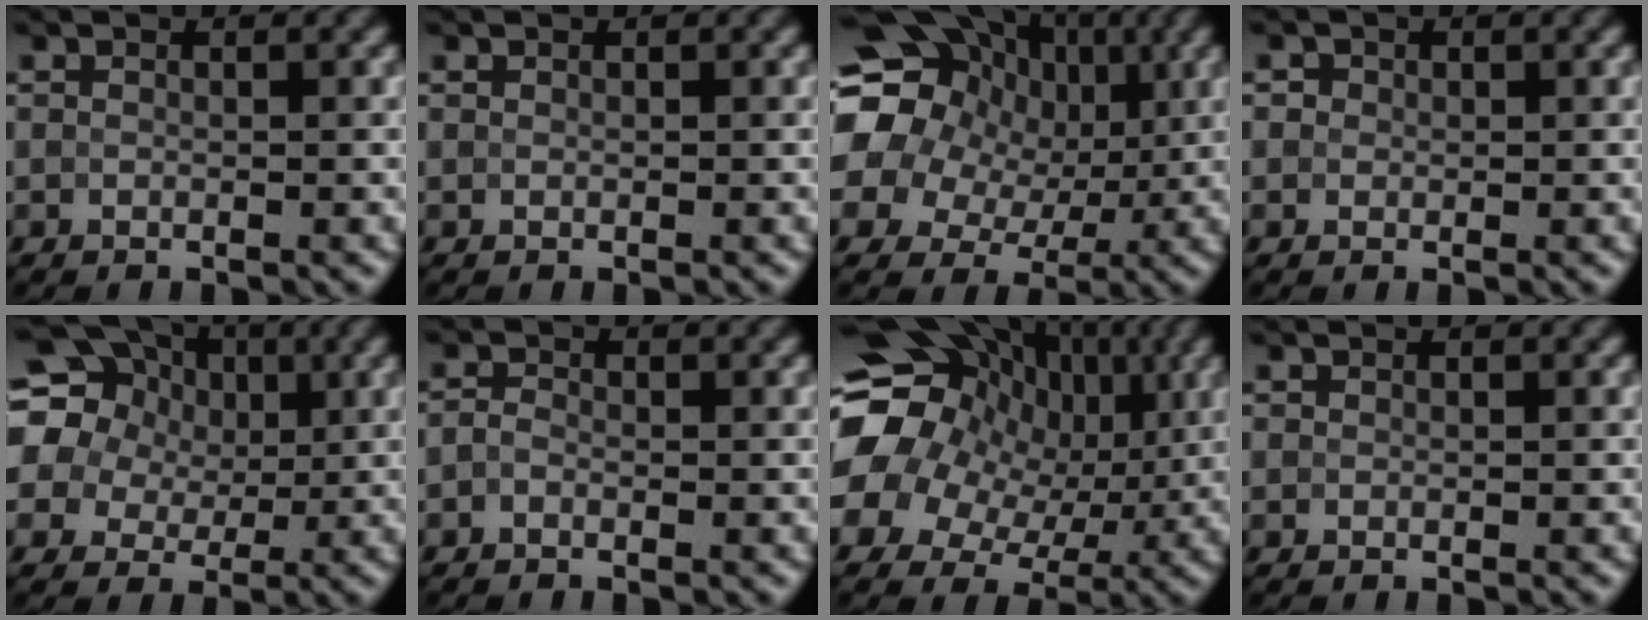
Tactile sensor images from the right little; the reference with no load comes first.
{"total": 0.0}
{"total": 18.8, "force": [4.2, 16.0, 8.9], "torque": [-0.190, 0.041, 0.032]}
{"total": 0.9, "force": [0.3, 0.9, 0.3], "torque": [0.001, 0.000, 0.000]}
{"total": 19.2, "force": [7.1, 16.0, 7.8], "torque": [-0.207, 0.057, 0.094]}
{"total": 0.9, "force": [-0.6, 0.5, 0.4], "torque": [-0.007, 0.001, -0.015]}
{"total": 17.3, "force": [2.8, 14.4, 9.2], "torque": [-0.183, 0.020, 0.026]}
{"total": 0.0}